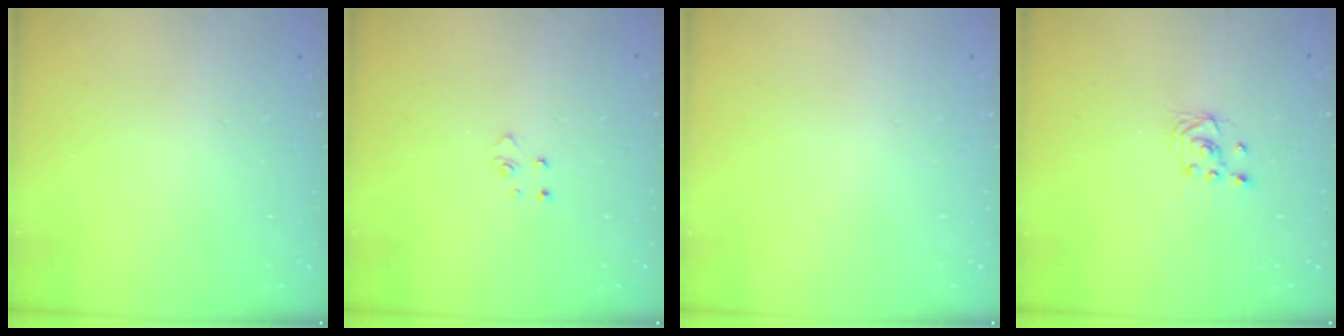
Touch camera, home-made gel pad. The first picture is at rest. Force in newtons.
{"total": 2.6, "press": 2.6, "slide": 0.3}
{"total": 0.0}
{"total": 2.5, "press": 2.2, "slide": 1.1}